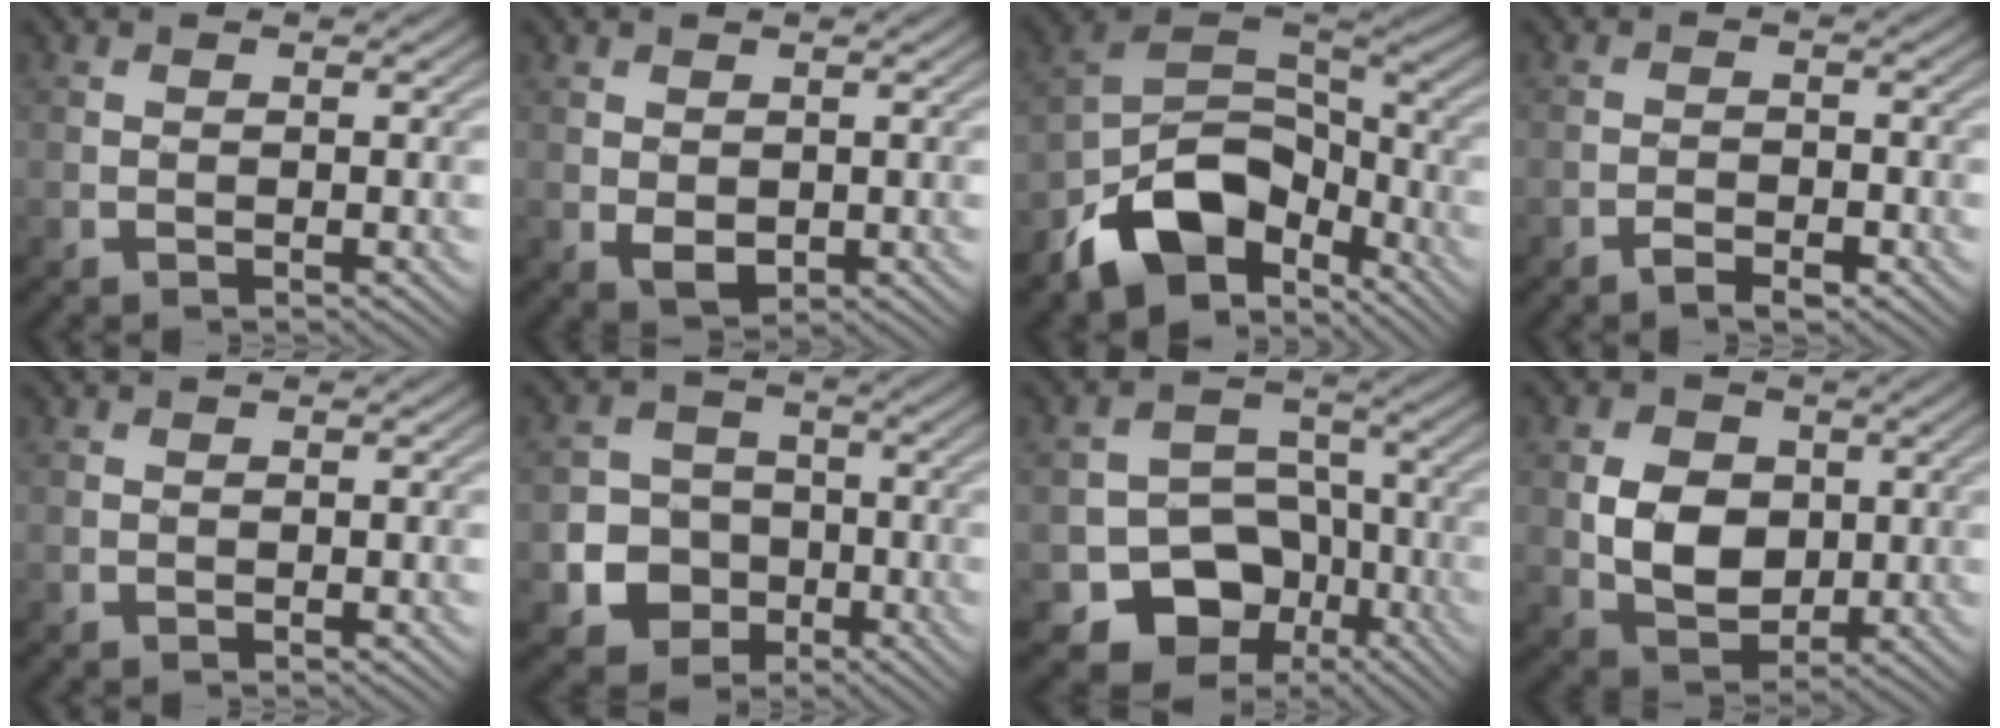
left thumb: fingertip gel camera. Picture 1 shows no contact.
{"total": 2.3, "force": [0.1, 1.7, 1.6], "torque": [-0.034, -0.008, 0.009]}
{"total": 12.5, "force": [-6.9, 7.4, 7.4], "torque": [-0.138, -0.019, -0.138]}
{"total": 2.4, "force": [-1.7, 0.9, 1.5], "torque": [-0.020, 0.002, -0.032]}
{"total": 0.0}
{"total": 7.8, "force": [-2.6, 6.9, 2.4], "torque": [-0.061, -0.012, -0.077]}
{"total": 11.2, "force": [-4.9, 8.9, 4.8], "torque": [-0.077, -0.018, -0.098]}
{"total": 6.6, "force": [0.5, 5.2, 4.1], "torque": [-0.086, -0.003, 0.009]}